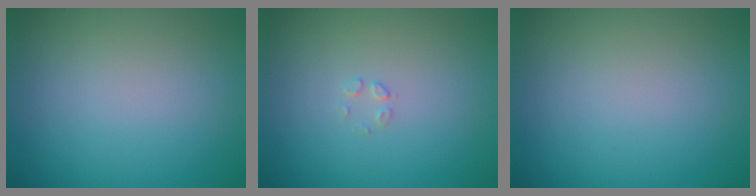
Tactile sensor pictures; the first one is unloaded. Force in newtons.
{"total": 0.8, "press": 0.8, "slide": 0.0}
{"total": 0.0}